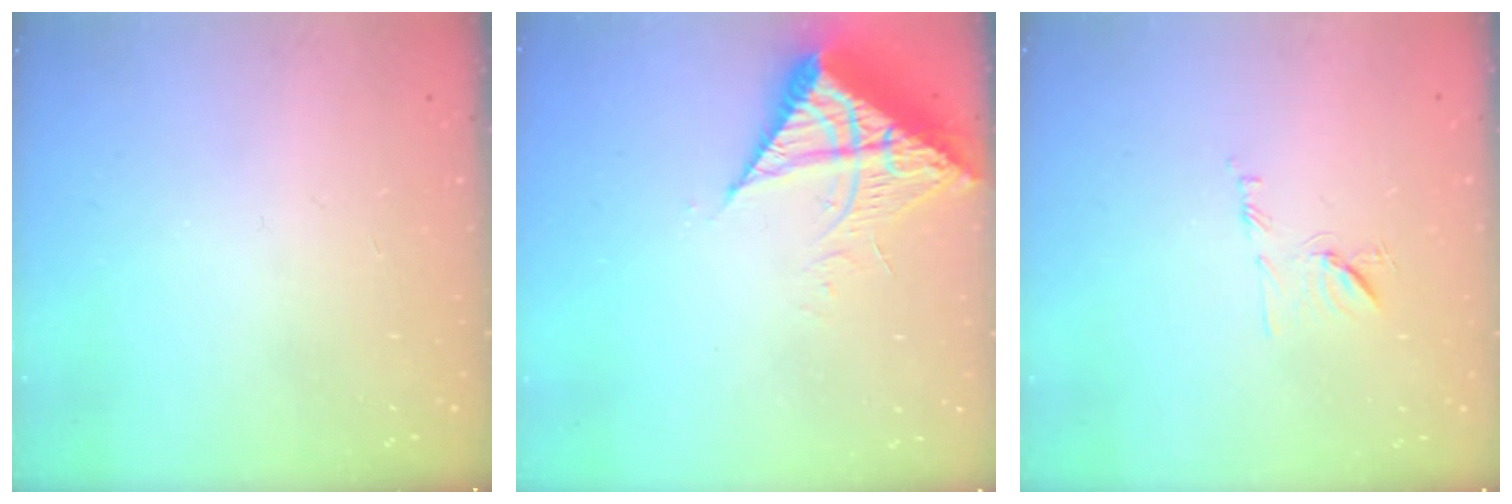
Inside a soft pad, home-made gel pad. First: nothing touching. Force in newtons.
{"total": 9.4, "press": 9.4, "slide": 1.0}
{"total": 7.5, "press": 7.5, "slide": 0.8}